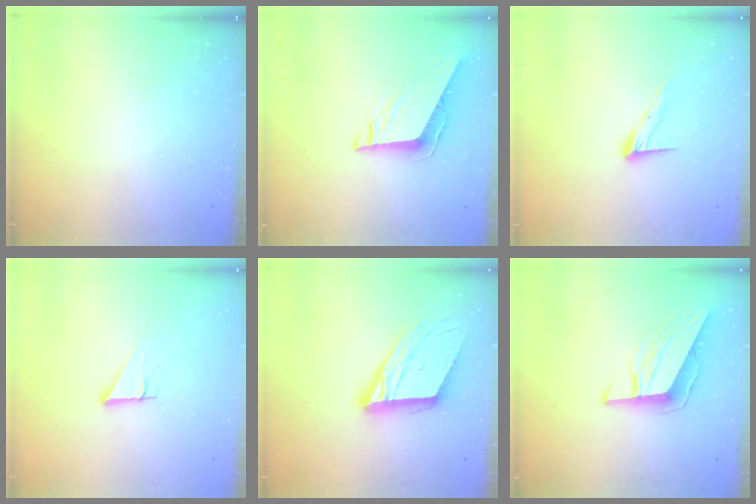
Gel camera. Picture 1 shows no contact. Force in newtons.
{"total": 9.0, "press": 8.9, "slide": 1.5}
{"total": 10.7, "press": 10.6, "slide": 1.3}
{"total": 3.8, "press": 3.8, "slide": 0.3}
{"total": 17.6, "press": 17.4, "slide": 2.6}
{"total": 10.5, "press": 10.2, "slide": 2.4}